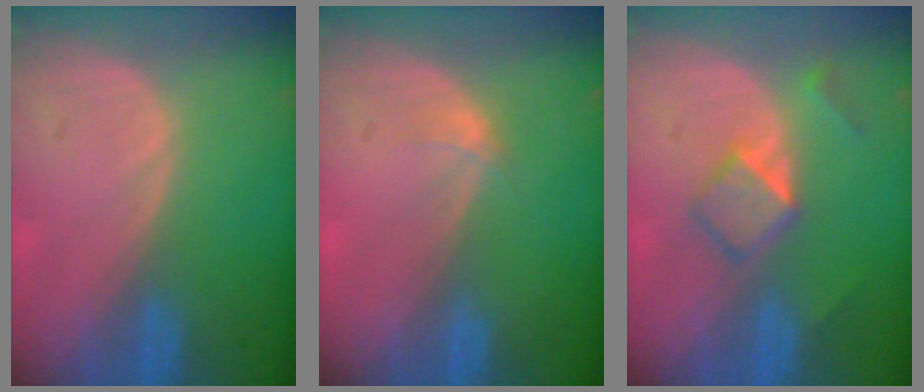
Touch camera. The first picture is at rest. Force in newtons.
{"total": 1.0, "press": 1.0, "slide": 0.1}
{"total": 5.3, "press": 4.5, "slide": 2.8}